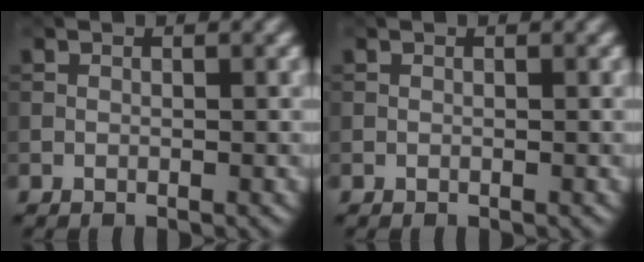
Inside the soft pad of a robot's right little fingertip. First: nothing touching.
{"total": 0.0}